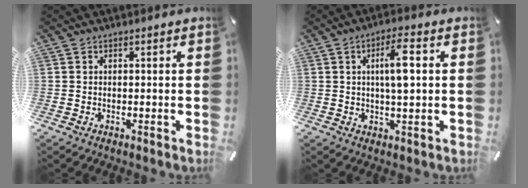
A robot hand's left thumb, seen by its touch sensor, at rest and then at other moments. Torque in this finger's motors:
{"motor_torque": [1.42, 1.52, 1.01, -0.05, 0.05]}